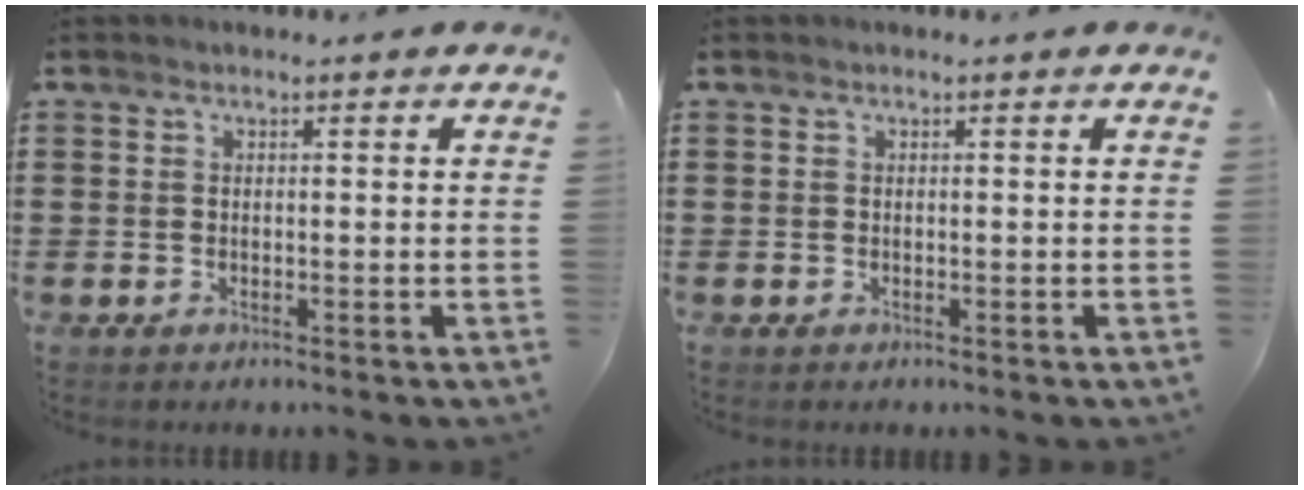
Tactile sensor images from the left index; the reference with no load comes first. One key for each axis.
{"total": 0.0}